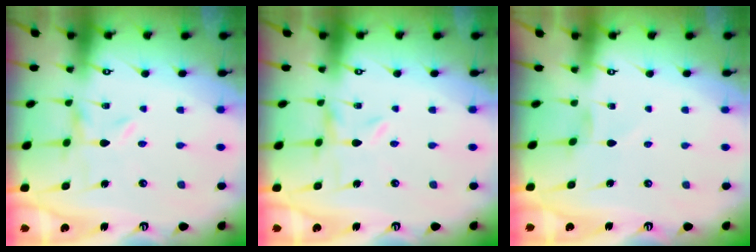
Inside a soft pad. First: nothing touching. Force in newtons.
{"total": 0.0}
{"total": 1.8, "press": 1.7, "slide": 0.3}